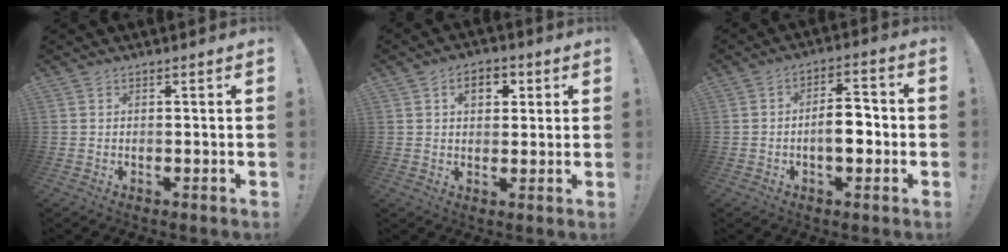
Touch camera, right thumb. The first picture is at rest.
{"total": 6.2, "force": [1.9, 4.3, 4.0], "torque": [-0.046, 0.002, 0.030]}
{"total": 8.7, "force": [-2.0, 4.3, 7.4], "torque": [-0.120, 0.018, -0.036]}